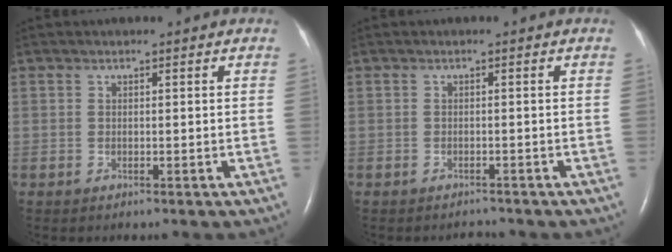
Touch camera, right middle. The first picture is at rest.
{"total": 1.1, "force": [-1.1, 0.2, 0.0], "torque": [-0.003, -0.004, -0.014]}